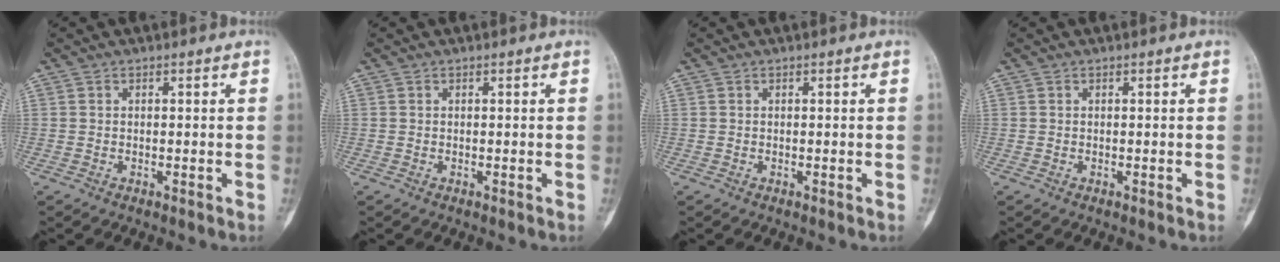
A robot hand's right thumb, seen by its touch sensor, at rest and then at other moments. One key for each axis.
{"total": 0.0}
{"total": 0.0}
{"total": 0.0}